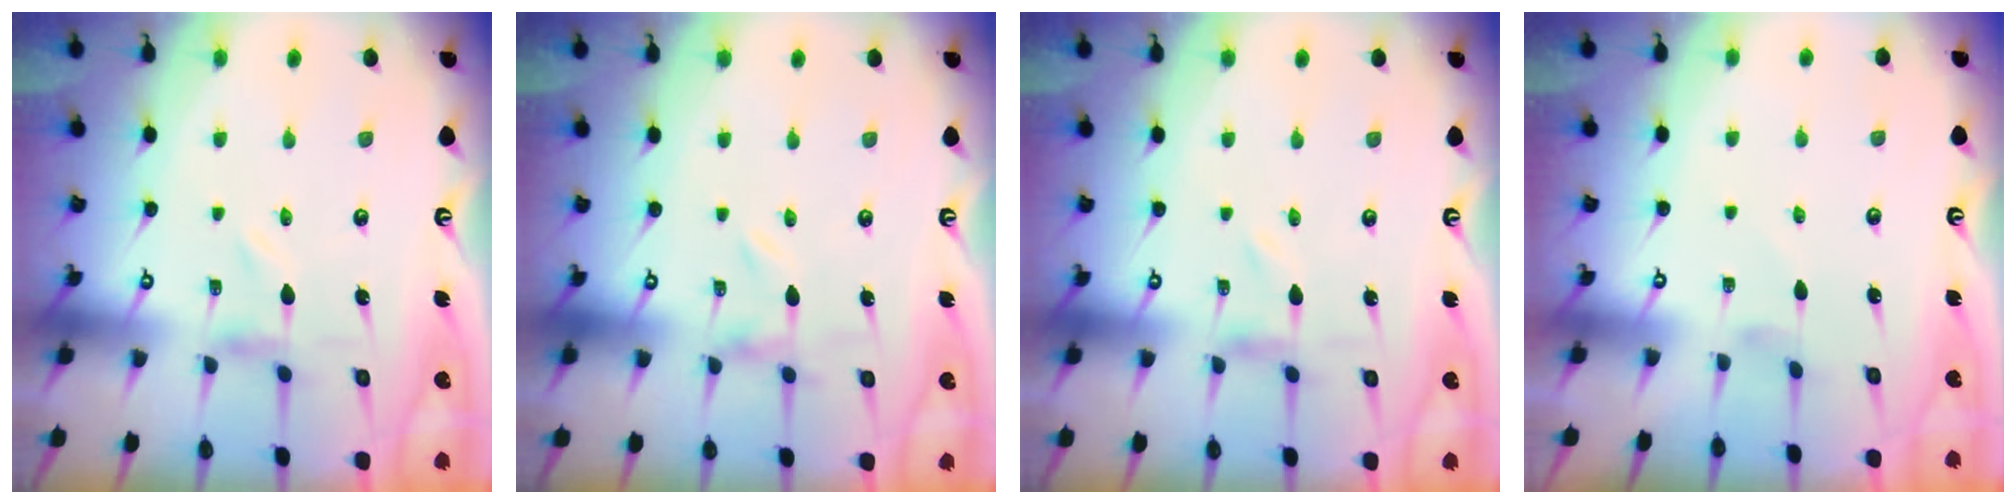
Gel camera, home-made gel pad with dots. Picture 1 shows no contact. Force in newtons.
{"total": 0.0}
{"total": 0.0}
{"total": 0.6, "press": 0.6, "slide": 0.2}